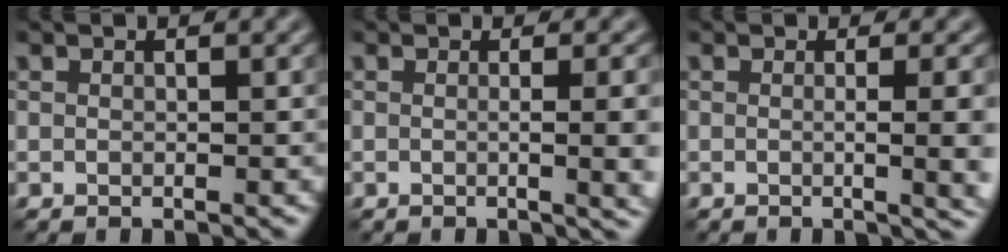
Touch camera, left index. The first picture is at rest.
{"total": 5.3, "force": [-0.2, 2.2, 4.8], "torque": [-0.032, 0.002, -0.004]}
{"total": 6.1, "force": [-0.2, 2.5, 5.5], "torque": [-0.034, 0.002, -0.004]}